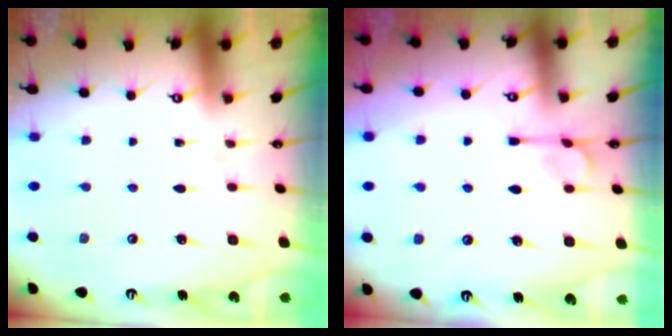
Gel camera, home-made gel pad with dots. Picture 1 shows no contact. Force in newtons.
{"total": 7.2, "press": 7.1, "slide": 0.9}